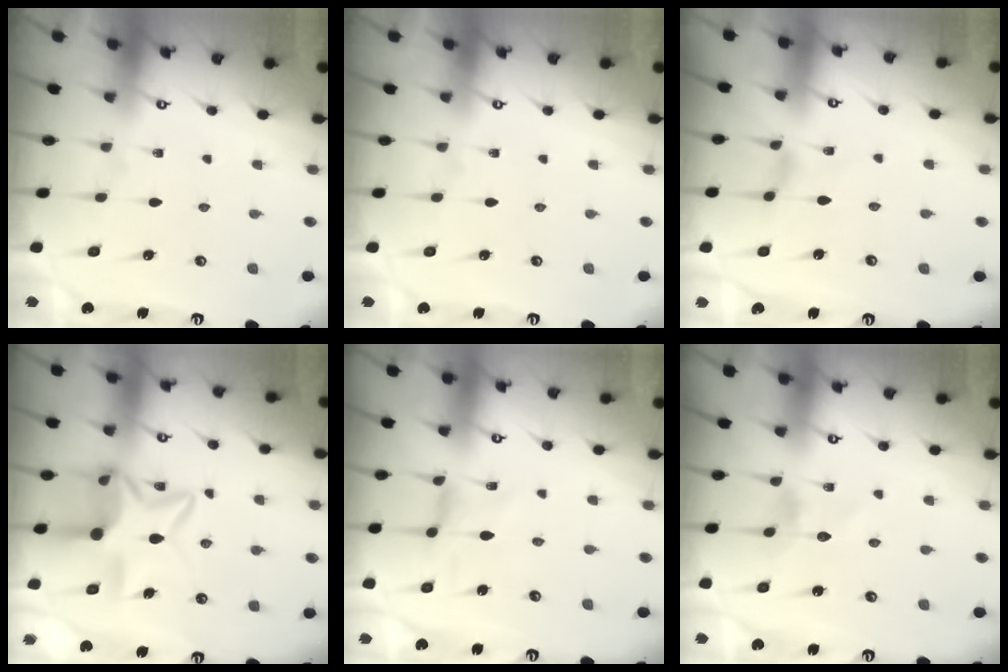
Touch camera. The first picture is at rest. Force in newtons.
{"total": 0.0}
{"total": 0.8, "press": 0.8, "slide": 0.2}
{"total": 10.9, "press": 10.8, "slide": 1.5}
{"total": 0.9, "press": 0.9, "slide": 0.3}
{"total": 2.7, "press": 2.7, "slide": 0.3}